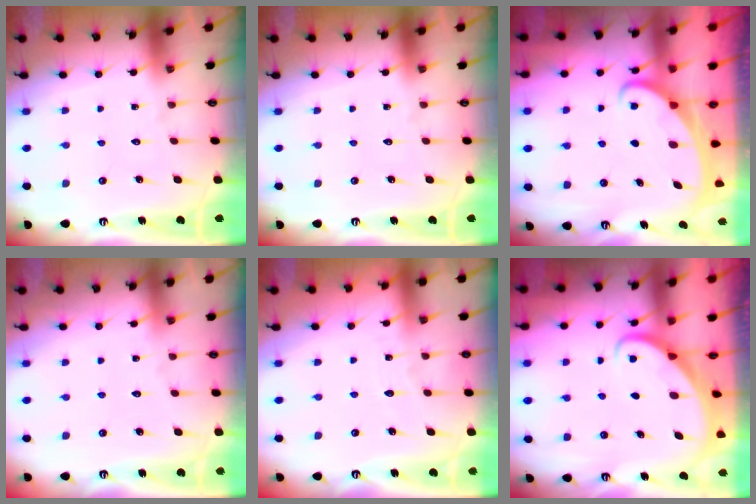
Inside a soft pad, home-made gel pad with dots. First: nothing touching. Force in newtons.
{"total": 0.0}
{"total": 2.3, "press": 2.2, "slide": 0.3}
{"total": 2.2, "press": 2.2, "slide": 0.3}
{"total": 2.6, "press": 2.6, "slide": 0.3}
{"total": 2.3, "press": 2.3, "slide": 0.2}